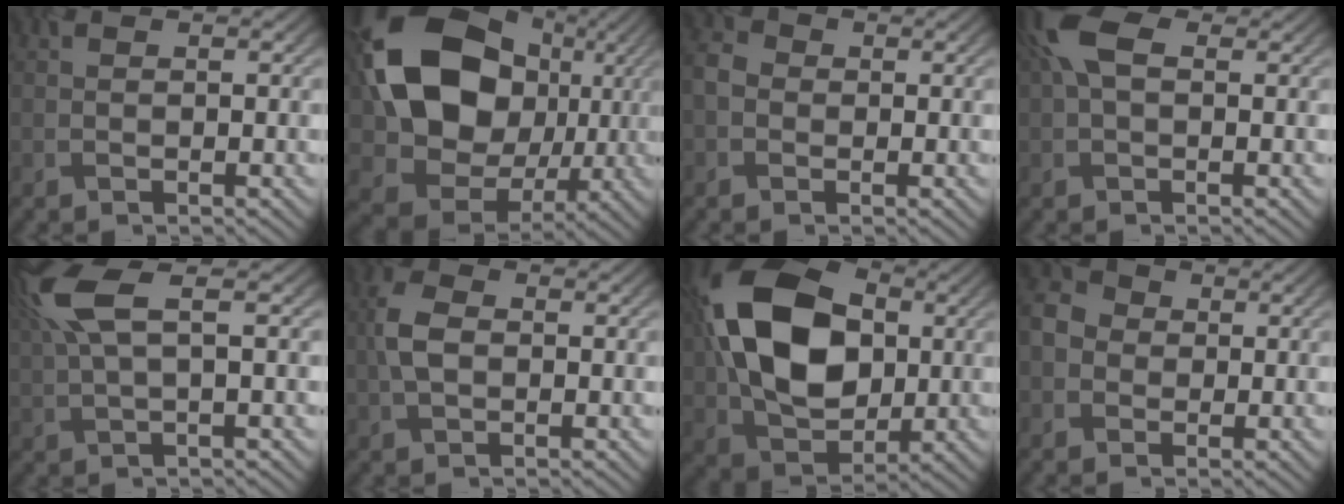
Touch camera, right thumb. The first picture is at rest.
{"total": 17.7, "force": [3.3, 14.2, 10.1], "torque": [-0.209, -0.009, 0.069]}
{"total": 2.4, "force": [-0.9, 2.1, 0.7], "torque": [-0.023, 0.000, -0.029]}
{"total": 5.9, "force": [1.6, 3.3, 4.7], "torque": [-0.116, 0.014, 0.017]}
{"total": 7.1, "force": [2.7, 1.8, 6.4], "torque": [-0.157, 0.021, 0.051]}
{"total": 4.3, "force": [-0.1, 2.8, 3.2], "torque": [-0.083, 0.005, -0.009]}
{"total": 16.3, "force": [2.1, 11.1, 11.7], "torque": [-0.247, 0.010, 0.035]}
{"total": 3.9, "force": [-1.0, 3.6, 1.2], "torque": [-0.033, -0.005, -0.032]}